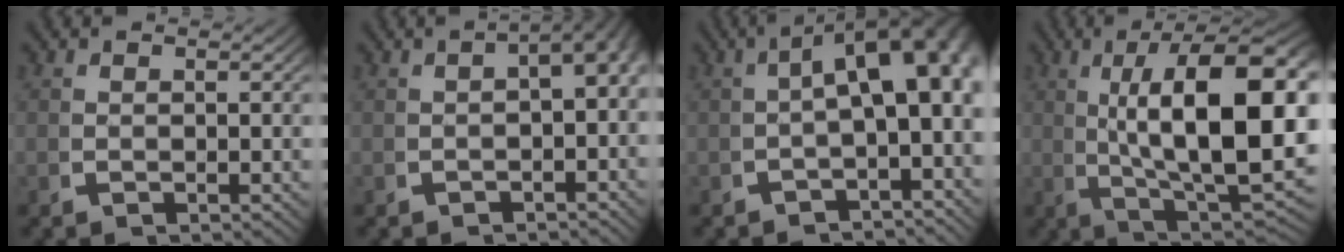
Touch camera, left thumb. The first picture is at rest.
{"total": 4.3, "force": [-0.1, 2.3, 3.7], "torque": [-0.035, 0.016, -0.010]}
{"total": 9.3, "force": [0.0, 4.7, 8.0], "torque": [-0.097, 0.001, -0.006]}
{"total": 17.5, "force": [0.4, 8.9, 15.1], "torque": [-0.220, -0.045, 0.034]}